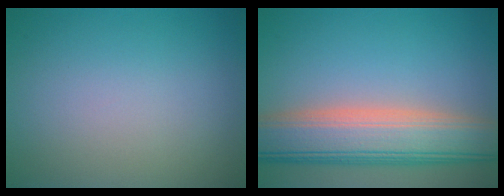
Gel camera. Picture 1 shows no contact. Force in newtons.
{"total": 9.3, "press": 9.3, "slide": 0.9}